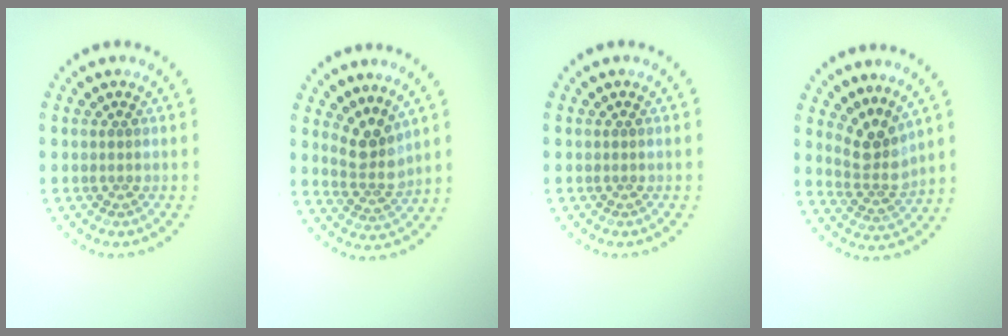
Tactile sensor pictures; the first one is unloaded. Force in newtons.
{"total": 2.9, "press": 2.4, "slide": 1.6}
{"total": 0.0}
{"total": 3.1, "press": 2.2, "slide": 2.1}